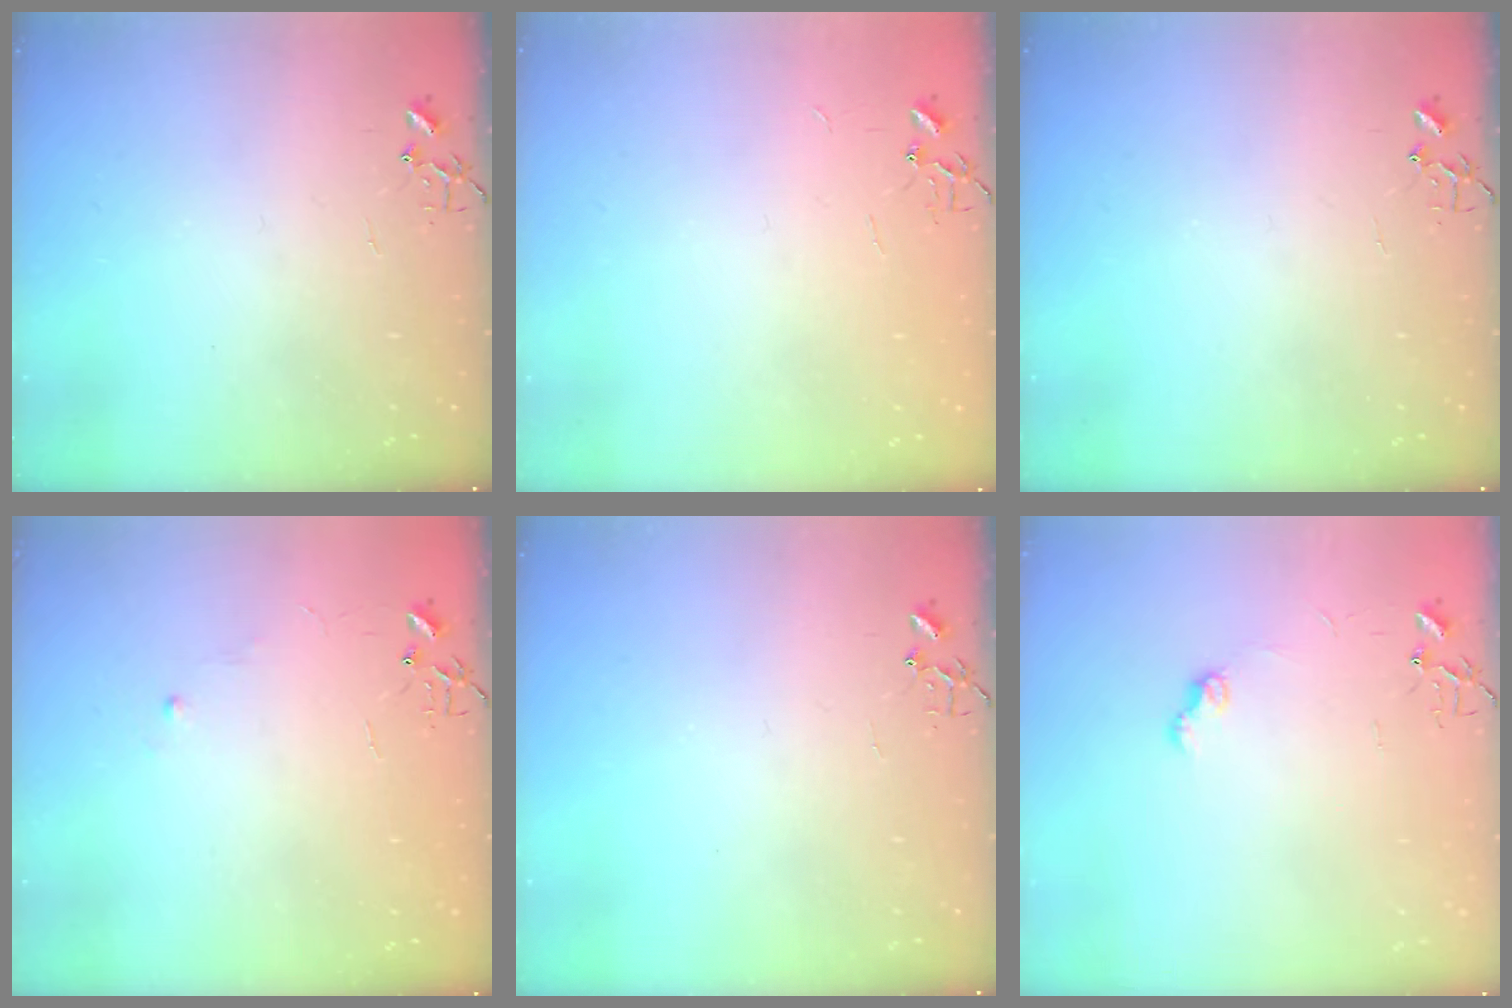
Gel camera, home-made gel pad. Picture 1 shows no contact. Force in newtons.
{"total": 1.8, "press": 1.8, "slide": 0.2}
{"total": 0.0}
{"total": 4.4, "press": 4.4, "slide": 0.6}
{"total": 0.0}
{"total": 6.9, "press": 6.9, "slide": 0.7}